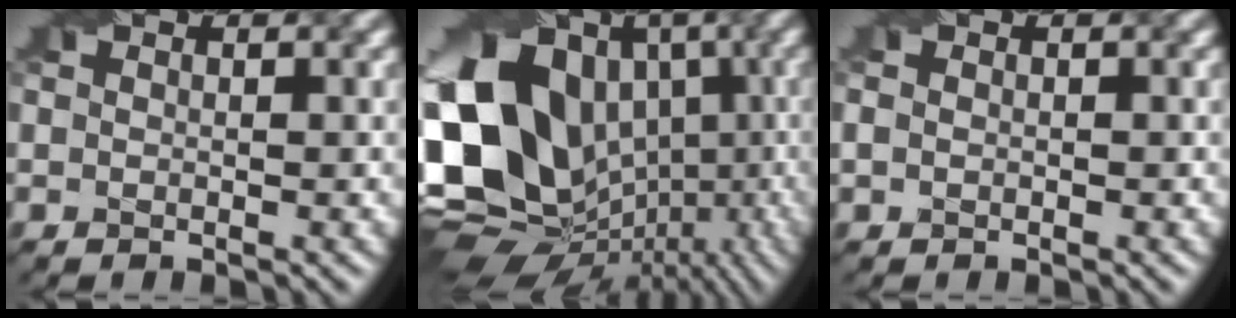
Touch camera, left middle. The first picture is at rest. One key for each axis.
{"total": 18.9, "fx": 0.1, "fy": 15.0, "fz": 11.4, "tx": -0.226, "ty": 0.000, "tz": 0.024}
{"total": 0.9, "fx": 0.0, "fy": 0.7, "fz": 0.5, "tx": -0.012, "ty": 0.002, "tz": 0.002}